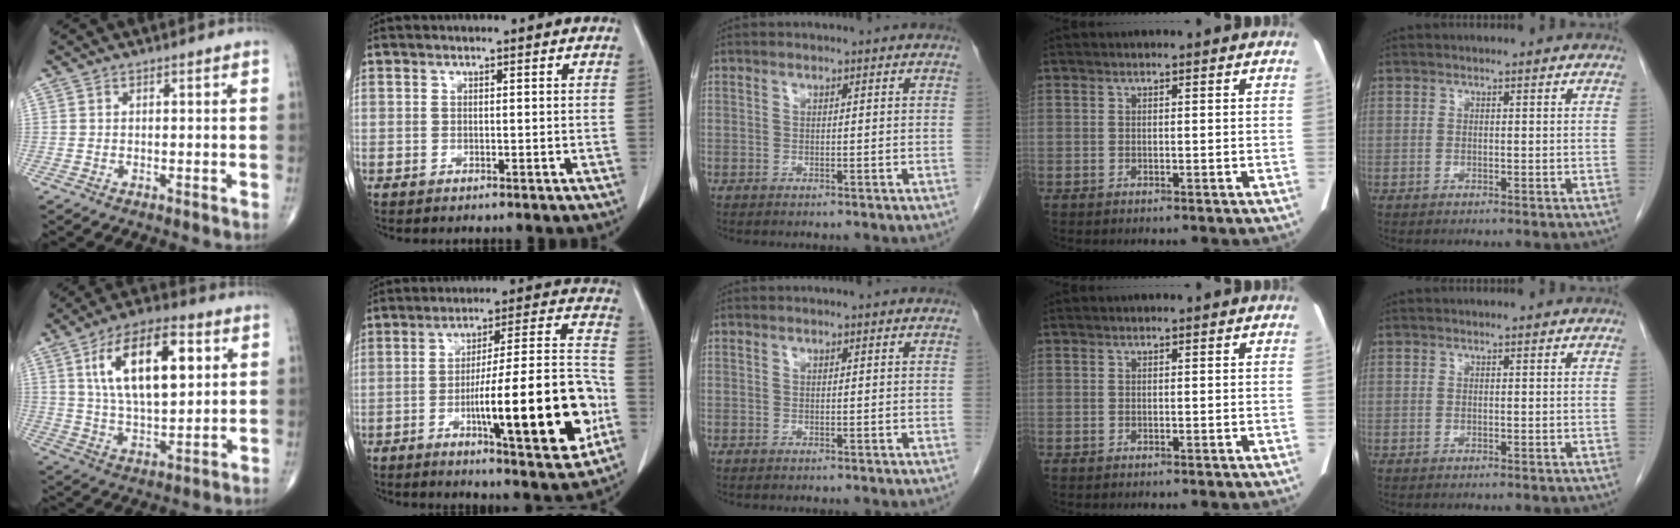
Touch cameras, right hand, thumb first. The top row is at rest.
{"thumb": {"total": 17.9, "force": [5.5, 8.2, 14.9], "torque": [-0.234, -0.008, 0.097]}, "index": {"total": 20.3, "force": [-6.0, 2.2, 19.3], "torque": [-0.262, 0.012, -0.080]}}